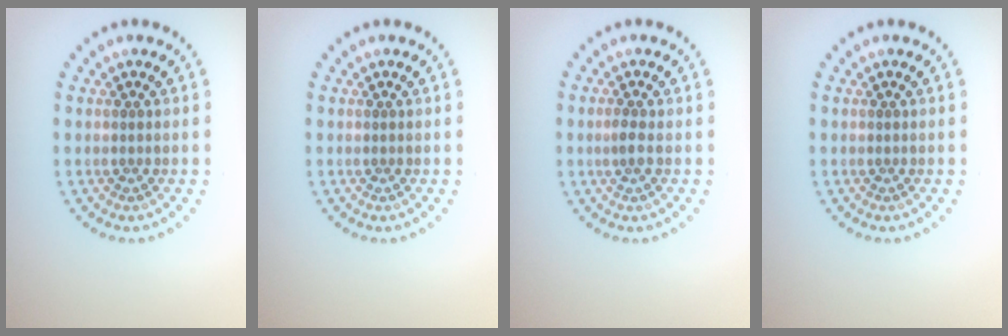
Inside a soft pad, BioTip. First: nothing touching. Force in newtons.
{"total": 0.0}
{"total": 1.0, "press": 0.9, "slide": 0.4}
{"total": 0.0}